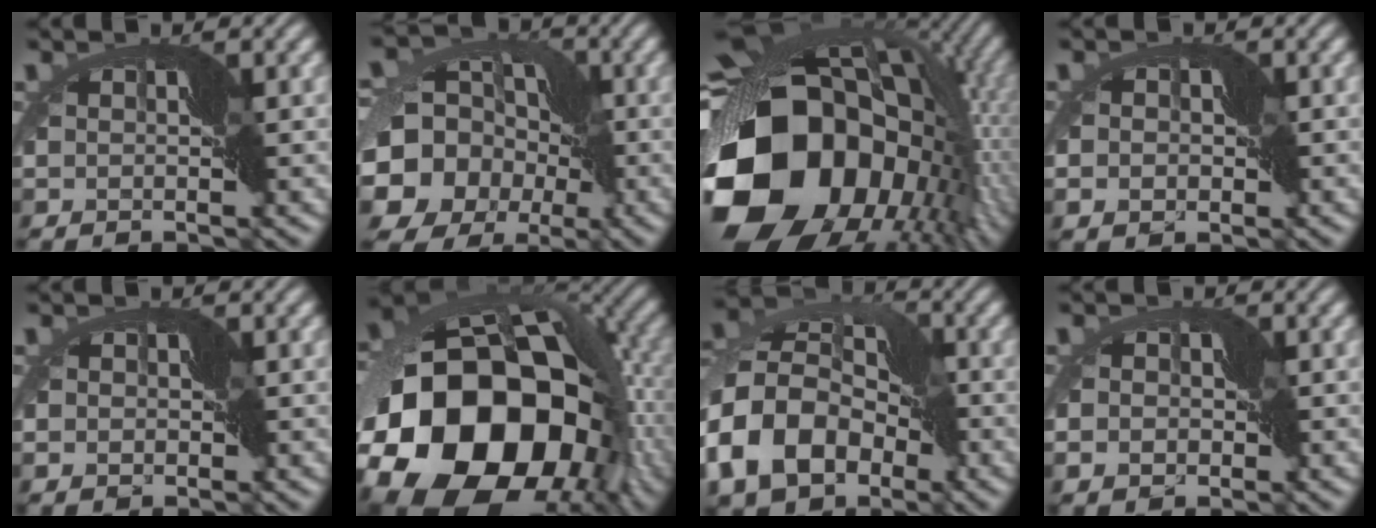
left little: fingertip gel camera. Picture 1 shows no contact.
{"total": 17.8, "force": [-4.2, 15.4, 7.9], "torque": [-0.148, -0.010, -0.100]}
{"total": 19.4, "force": [-3.8, 14.8, 12.0], "torque": [-0.254, -0.031, -0.054]}
{"total": 4.5, "force": [-1.6, 3.6, 2.1], "torque": [-0.021, -0.008, -0.039]}
{"total": 2.5, "force": [-0.7, 2.0, 1.3], "torque": [-0.016, 0.002, -0.014]}
{"total": 22.3, "force": [-6.8, 16.2, 13.8], "torque": [-0.283, -0.050, -0.136]}
{"total": 13.3, "force": [-3.8, 9.4, 8.7], "torque": [-0.190, 0.007, -0.084]}
{"total": 5.0, "force": [-2.0, 4.0, 2.2], "torque": [-0.024, -0.012, -0.046]}